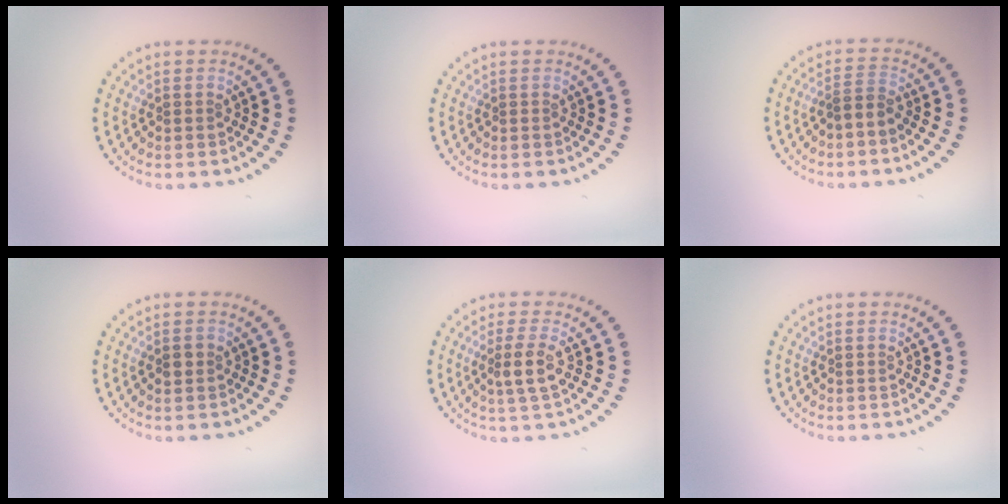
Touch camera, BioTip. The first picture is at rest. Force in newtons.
{"total": 0.0}
{"total": 1.3, "press": 1.0, "slide": 0.8}
{"total": 0.9, "press": 0.9, "slide": 0.0}
{"total": 2.4, "press": 2.1, "slide": 1.2}
{"total": 0.0}